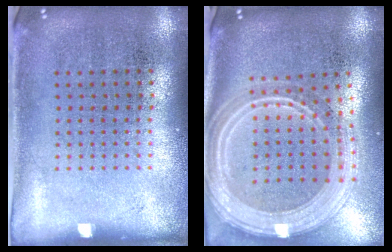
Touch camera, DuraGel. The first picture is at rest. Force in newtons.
{"total": 3.0, "press": 2.4, "slide": 1.7}